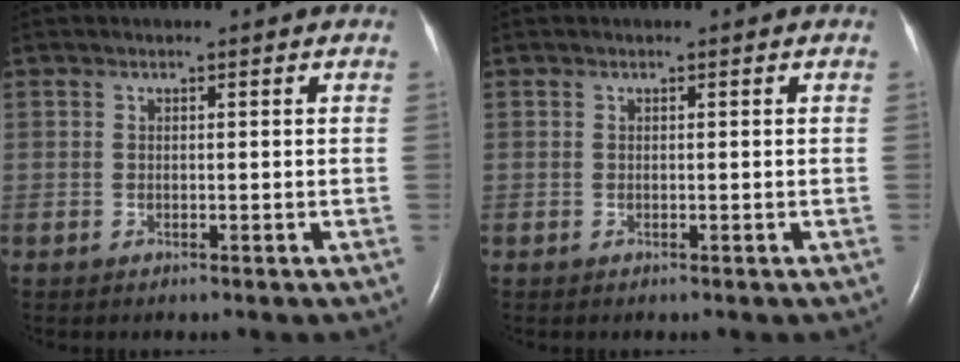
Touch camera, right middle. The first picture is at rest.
{"total": 0.0}